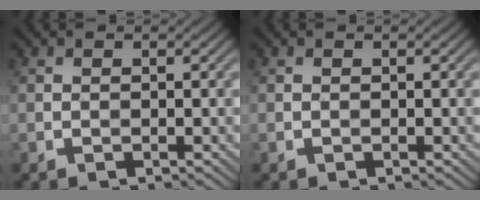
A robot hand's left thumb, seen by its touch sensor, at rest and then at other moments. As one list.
[{"total": 0.0}]